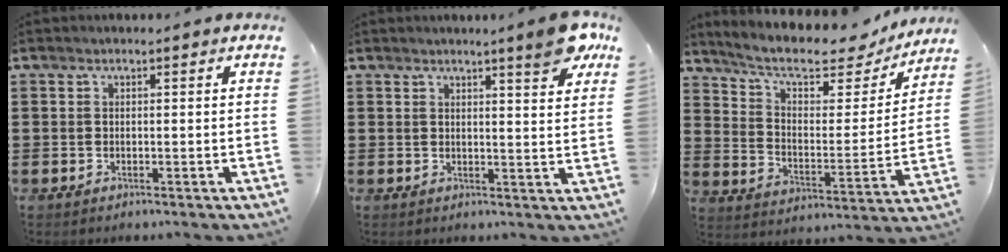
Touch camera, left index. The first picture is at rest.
{"total": 6.5, "force": [5.0, 0.4, 4.1], "torque": [-0.062, -0.021, 0.083]}
{"total": 8.0, "force": [6.5, 2.4, 4.0], "torque": [-0.091, -0.041, 0.107]}